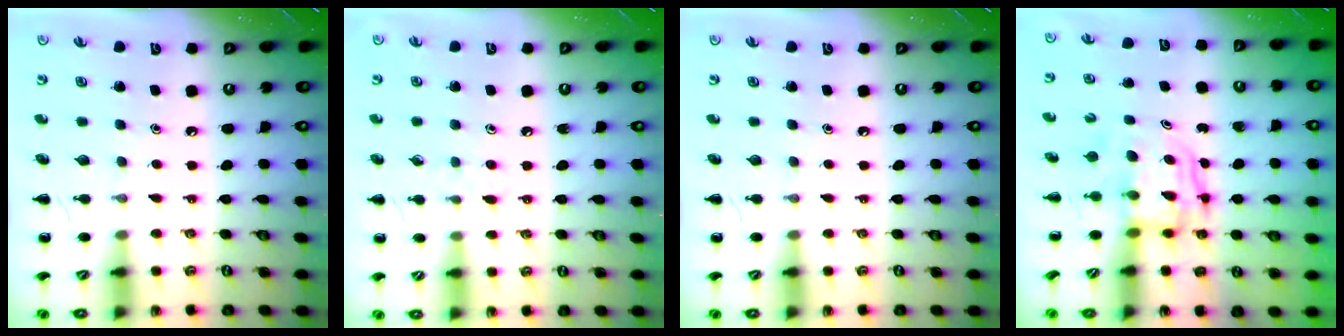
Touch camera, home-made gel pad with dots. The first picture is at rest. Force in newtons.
{"total": 4.4, "press": 3.9, "slide": 2.0}
{"total": 0.0}
{"total": 3.5, "press": 3.4, "slide": 0.3}